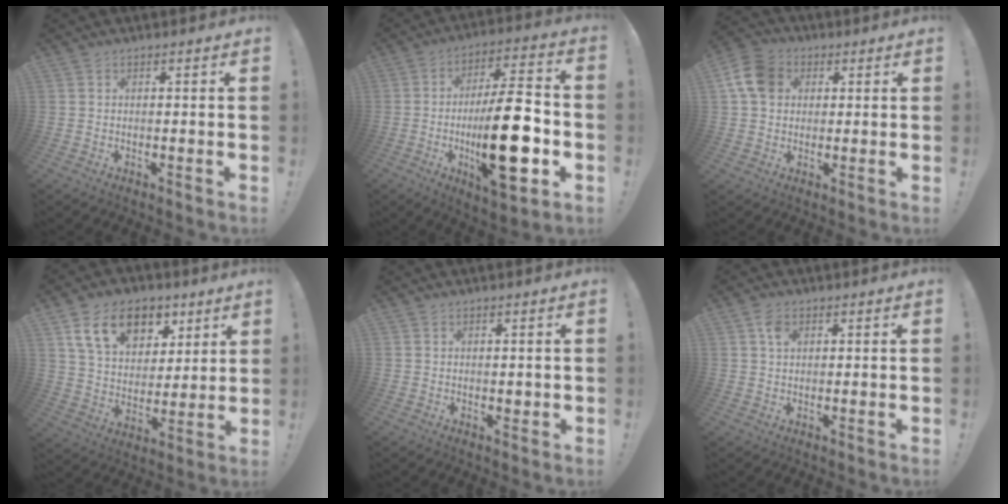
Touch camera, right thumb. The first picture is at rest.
{"total": 23.7, "force": [-4.7, 8.1, 21.8], "torque": [-0.358, 0.011, -0.070]}
{"total": 10.7, "force": [2.6, 8.4, 6.1], "torque": [-0.111, 0.005, 0.055]}
{"total": 15.9, "force": [8.6, 10.7, 8.1], "torque": [-0.129, -0.034, 0.161]}
{"total": 0.8, "force": [0.1, 0.6, 0.5], "torque": [-0.003, 0.000, 0.000]}
{"total": 3.7, "force": [1.5, 2.4, 2.3], "torque": [-0.032, -0.001, 0.026]}